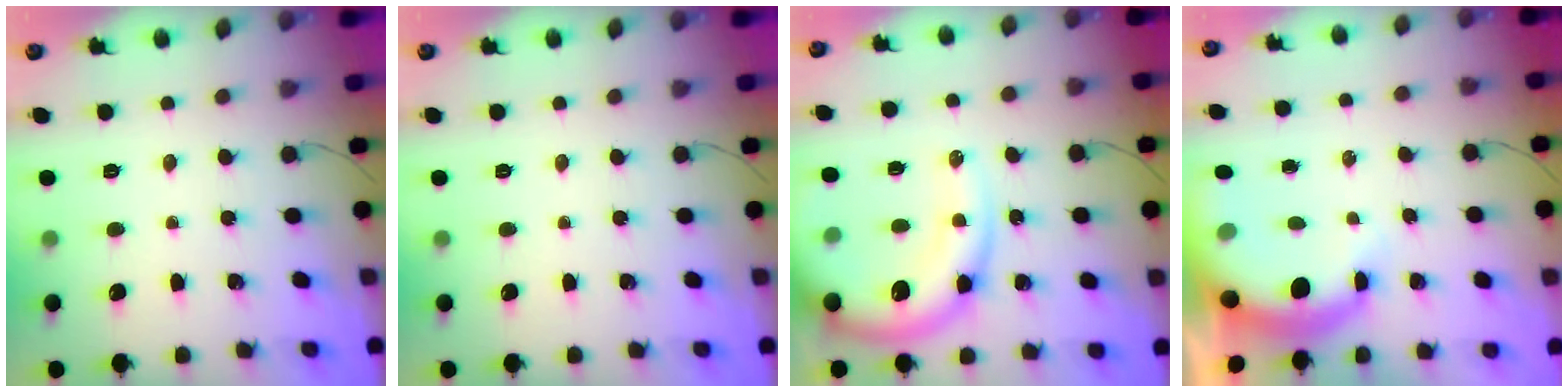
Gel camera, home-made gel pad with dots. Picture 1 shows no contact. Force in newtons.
{"total": 0.0}
{"total": 16.3, "press": 15.6, "slide": 4.7}
{"total": 8.9, "press": 8.7, "slide": 1.8}